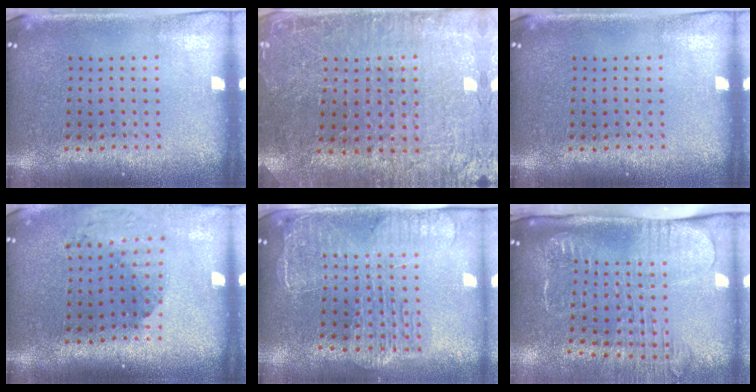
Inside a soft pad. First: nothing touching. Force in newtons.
{"total": 2.0, "press": 2.0, "slide": 0.3}
{"total": 0.0}
{"total": 1.6, "press": 1.3, "slide": 0.9}
{"total": 2.3, "press": 2.0, "slide": 1.1}
{"total": 2.7, "press": 2.1, "slide": 1.7}